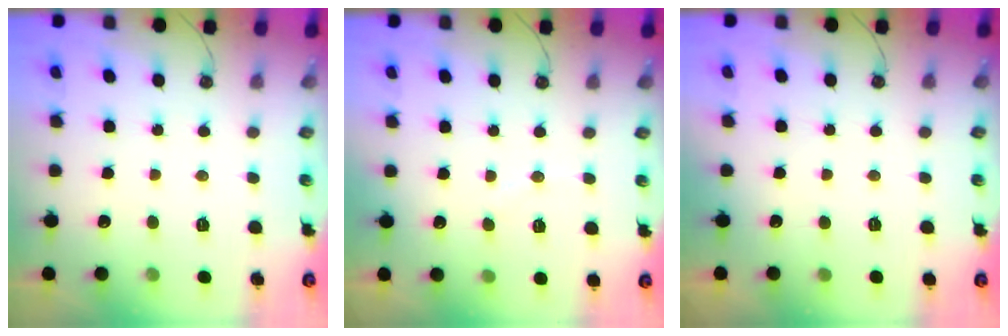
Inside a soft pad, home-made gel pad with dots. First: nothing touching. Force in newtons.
{"total": 5.3, "press": 5.2, "slide": 1.1}
{"total": 1.7, "press": 0.3, "slide": 1.7}